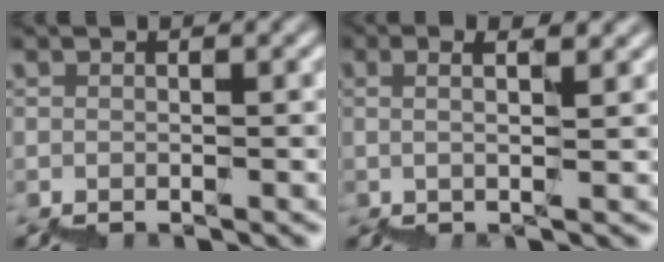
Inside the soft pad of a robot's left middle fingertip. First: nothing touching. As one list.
[{"total": 2.2, "force": [1.0, 0.4, 1.9], "torque": [-0.039, 0.008, 0.017]}]